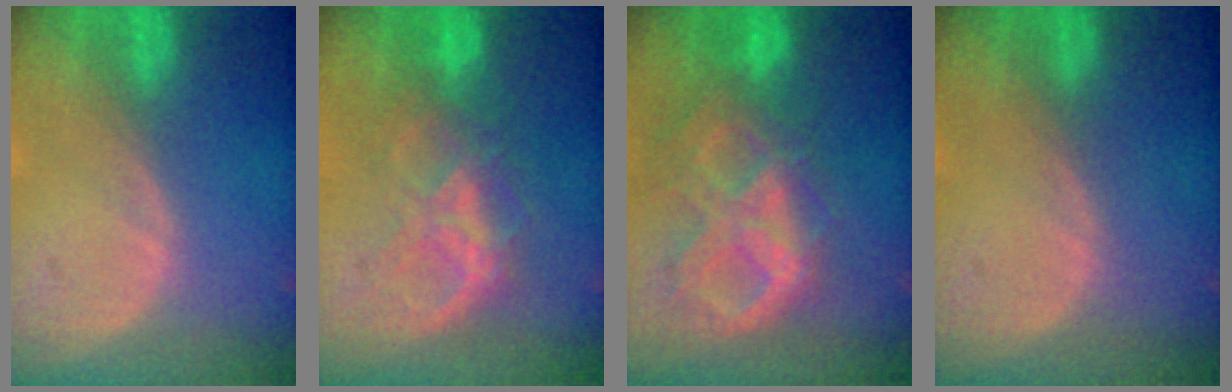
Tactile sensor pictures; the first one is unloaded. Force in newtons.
{"total": 6.4, "press": 6.4, "slide": 0.8}
{"total": 10.6, "press": 9.0, "slide": 5.7}
{"total": 0.0}